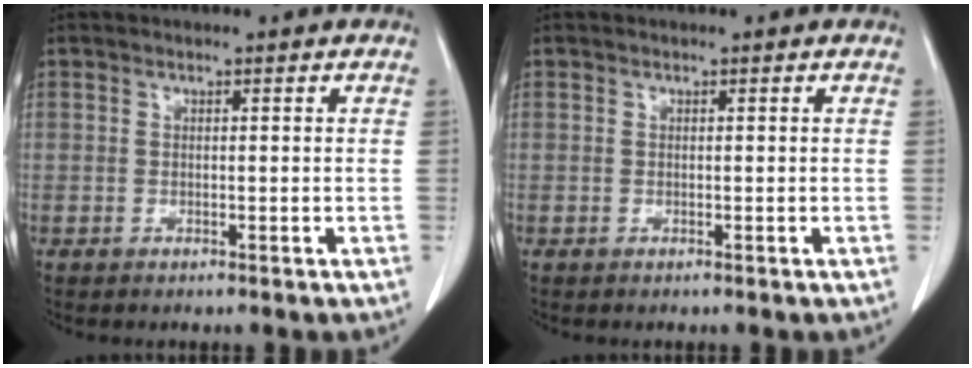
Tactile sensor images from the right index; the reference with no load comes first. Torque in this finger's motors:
{"motor_torque": [0.00, 0.00, 0.00, 0.00]}